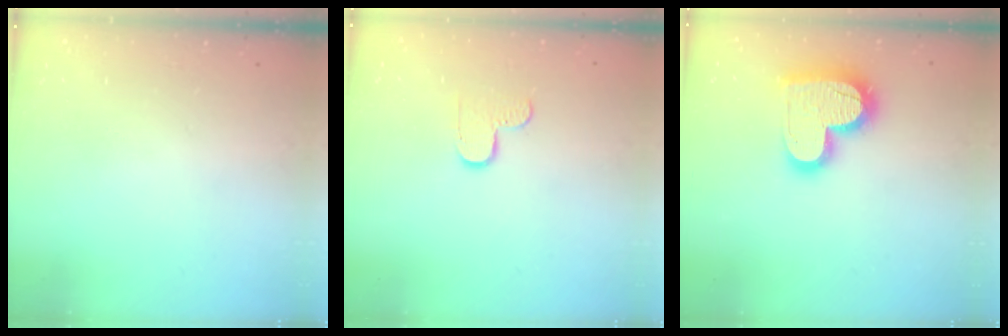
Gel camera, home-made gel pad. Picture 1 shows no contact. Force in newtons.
{"total": 4.7, "press": 4.6, "slide": 0.4}
{"total": 16.9, "press": 16.9, "slide": 1.3}